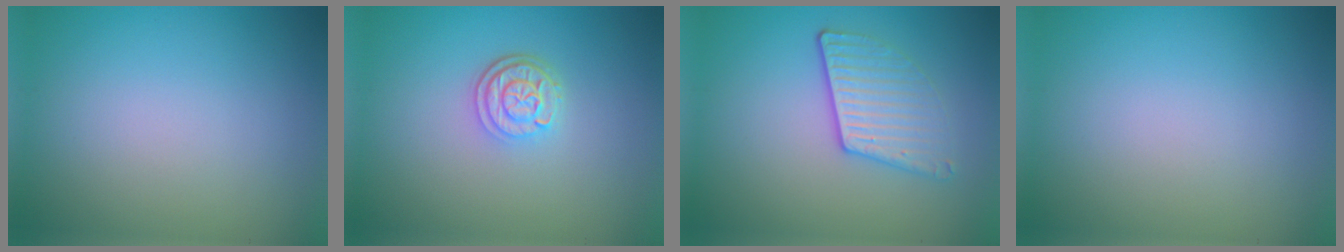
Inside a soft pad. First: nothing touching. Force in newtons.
{"total": 2.9, "press": 2.4, "slide": 1.7}
{"total": 3.3, "press": 2.8, "slide": 1.9}
{"total": 0.0}